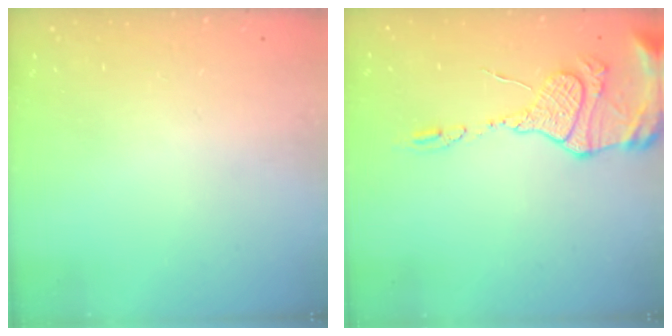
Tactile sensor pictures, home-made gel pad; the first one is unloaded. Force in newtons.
{"total": 13.6, "press": 13.5, "slide": 1.1}